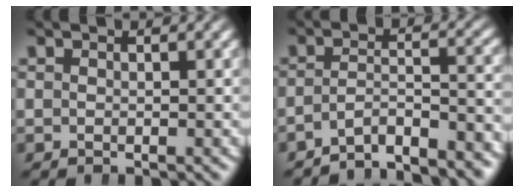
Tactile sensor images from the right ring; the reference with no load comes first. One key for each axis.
{"total": 8.4, "fx": -7.2, "fy": 3.5, "fz": 2.5, "tx": -0.038, "ty": -0.028, "tz": -0.114}